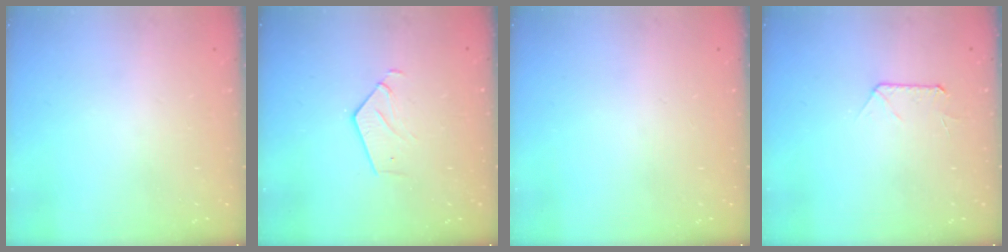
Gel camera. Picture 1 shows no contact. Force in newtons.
{"total": 4.8, "press": 4.7, "slide": 0.4}
{"total": 0.0}
{"total": 5.2, "press": 5.1, "slide": 0.4}